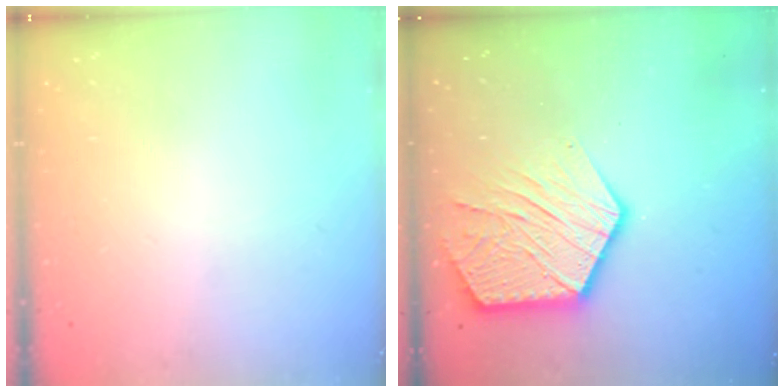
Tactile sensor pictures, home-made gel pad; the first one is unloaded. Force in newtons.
{"total": 16.4, "press": 16.4, "slide": 1.3}